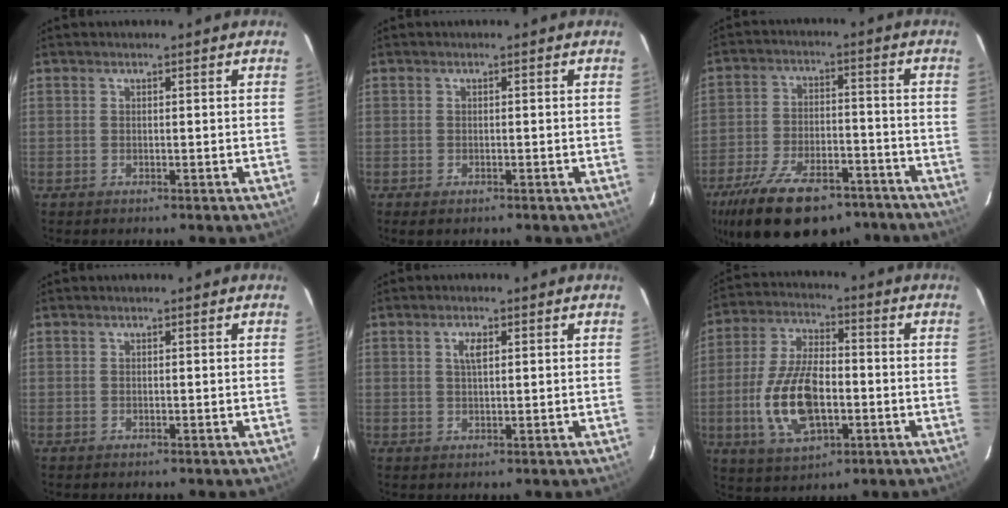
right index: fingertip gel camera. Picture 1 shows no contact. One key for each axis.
{"total": 1.4, "fx": -1.0, "fy": 0.7, "fz": 0.8, "tx": -0.015, "ty": -0.006, "tz": -0.017}
{"total": 21.9, "fx": -15.8, "fy": 9.7, "fz": 11.8, "tx": -0.239, "ty": -0.018, "tz": -0.238}
{"total": 0.0}
{"total": 2.5, "fx": 0.9, "fy": 1.0, "fz": 2.1, "tx": -0.039, "ty": 0.004, "tz": 0.015}
{"total": 15.2, "fx": -3.4, "fy": 7.5, "fz": 12.8, "tx": -0.265, "ty": -0.001, "tz": -0.055}